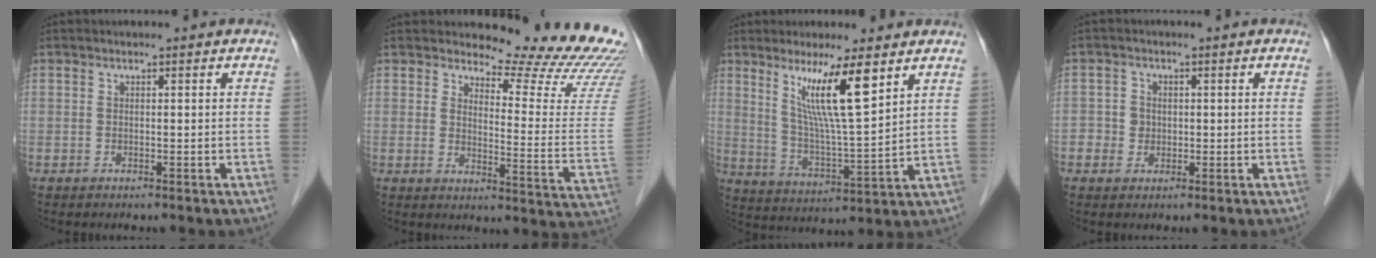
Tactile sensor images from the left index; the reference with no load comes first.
{"total": 16.4, "force": [15.9, 0.6, 3.9], "torque": [-0.042, -0.136, 0.167]}
{"total": 10.3, "force": [5.6, -0.3, 8.7], "torque": [-0.161, -0.011, 0.106]}
{"total": 2.7, "force": [-0.2, 2.6, 0.5], "torque": [-0.002, 0.007, -0.002]}